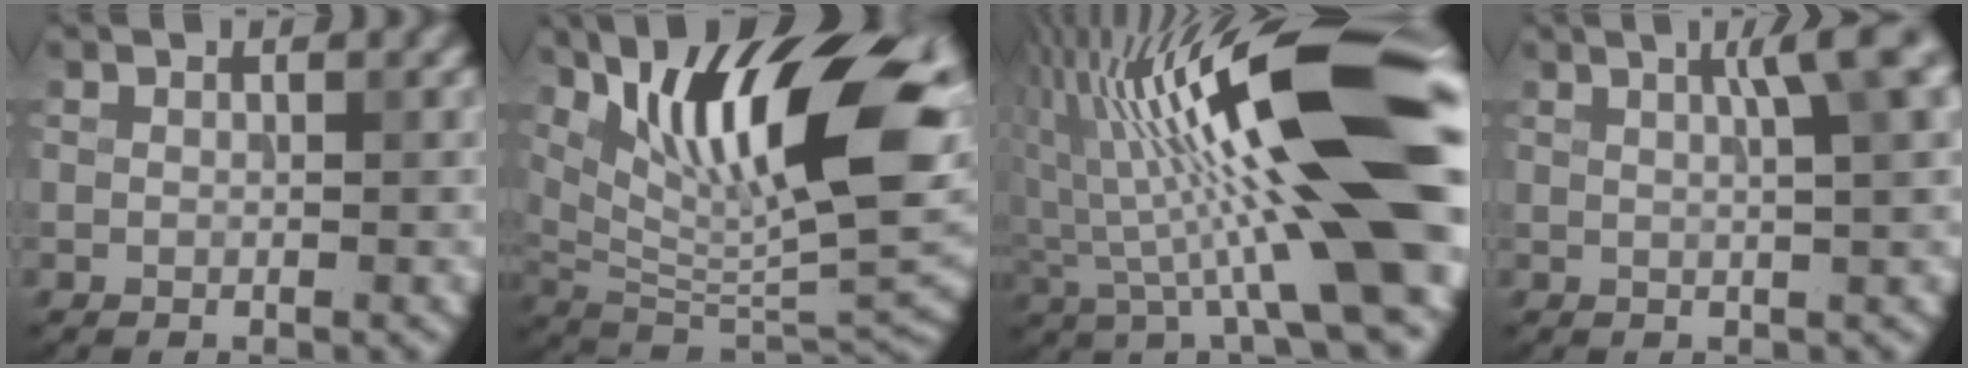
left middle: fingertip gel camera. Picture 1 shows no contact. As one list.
[{"total": 14.8, "force": [5.5, 4.6, 12.9], "torque": [-0.202, 0.003, 0.100]}, {"total": 17.4, "force": [2.0, 3.5, 16.9], "torque": [-0.259, 0.029, 0.023]}, {"total": 5.0, "force": [1.9, 0.9, 4.6], "torque": [-0.052, 0.014, 0.024]}]